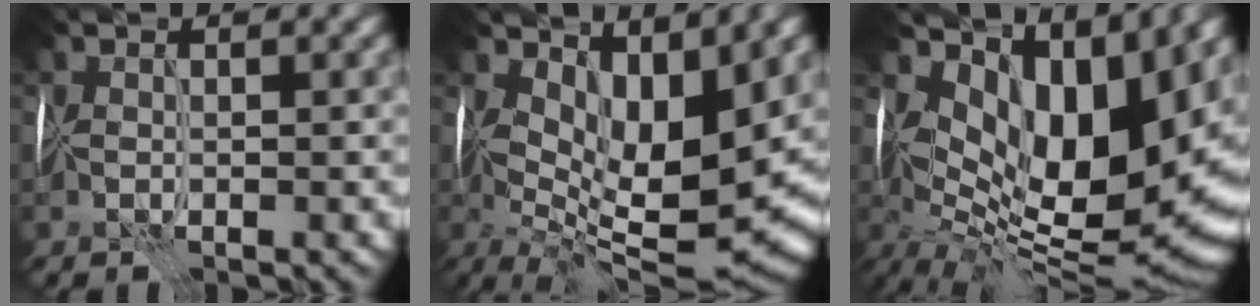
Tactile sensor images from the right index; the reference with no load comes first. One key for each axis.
{"total": 10.6, "fx": 2.2, "fy": 4.6, "fz": 9.3, "tx": -0.162, "ty": -0.018, "tz": 0.046}
{"total": 15.2, "fx": 4.2, "fy": 8.0, "fz": 12.2, "tx": -0.182, "ty": 0.006, "tz": 0.086}